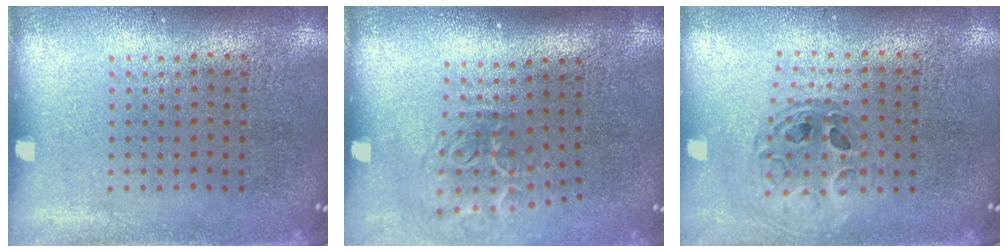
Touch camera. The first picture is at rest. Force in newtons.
{"total": 2.0, "press": 1.3, "slide": 1.5}
{"total": 0.7, "press": 0.7, "slide": 0.1}